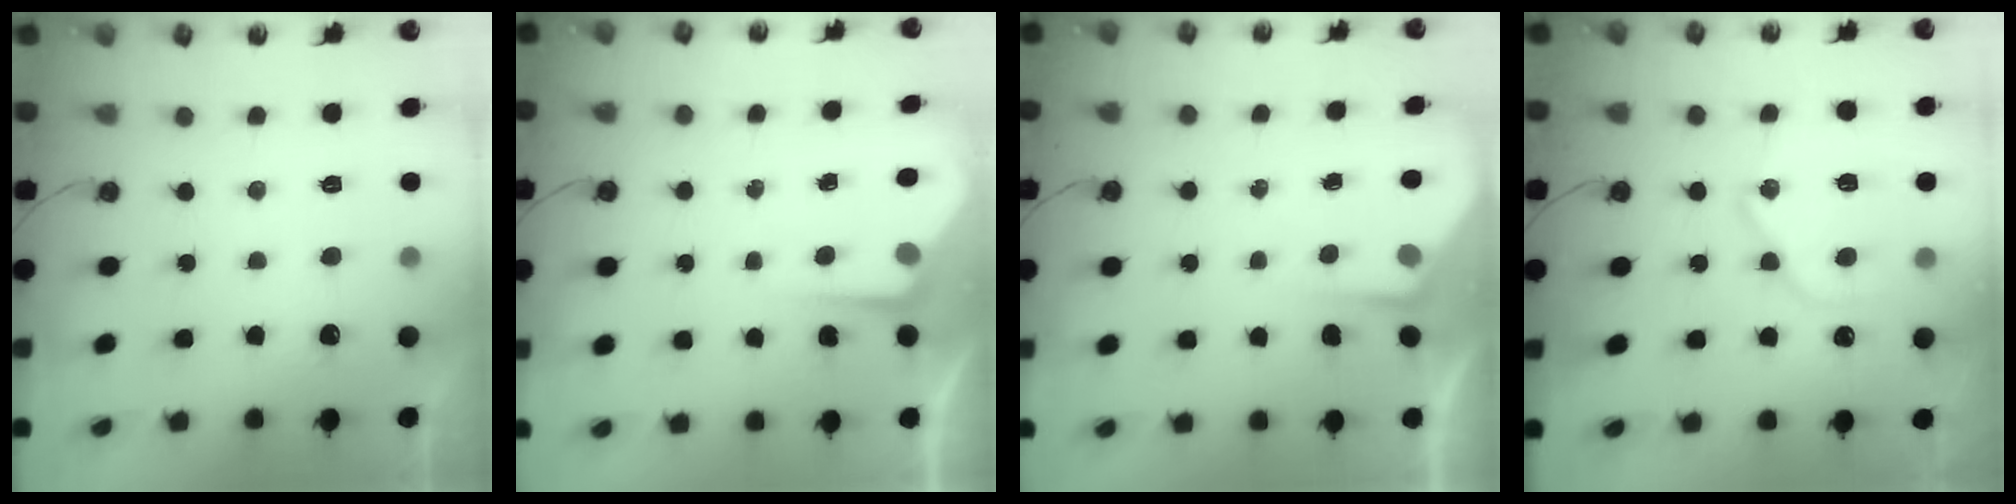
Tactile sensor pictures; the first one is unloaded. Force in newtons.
{"total": 3.8, "press": 3.8, "slide": 0.5}
{"total": 2.5, "press": 2.5, "slide": 0.4}
{"total": 14.8, "press": 14.7, "slide": 1.4}